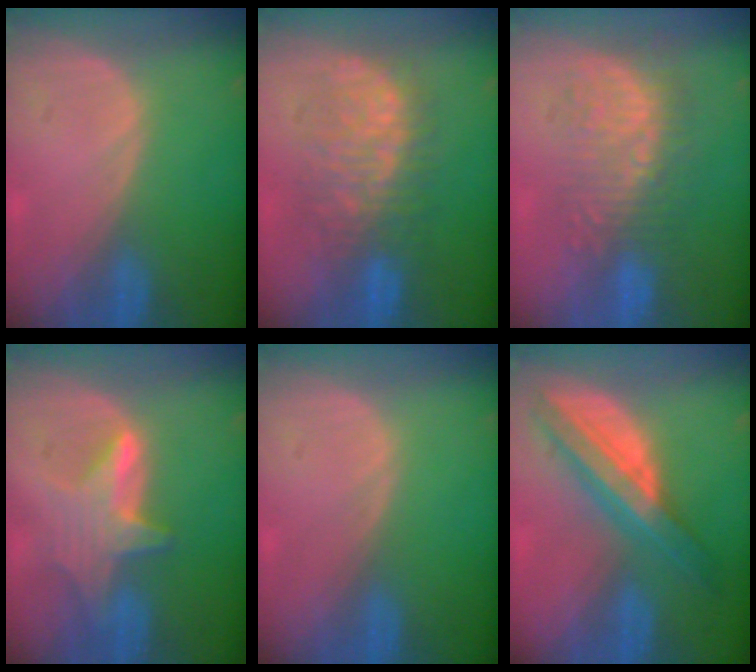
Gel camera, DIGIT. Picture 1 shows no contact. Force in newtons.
{"total": 8.6, "press": 8.6, "slide": 0.4}
{"total": 8.9, "press": 8.5, "slide": 2.5}
{"total": 6.6, "press": 6.2, "slide": 2.1}
{"total": 0.0}
{"total": 8.4, "press": 8.4, "slide": 0.5}